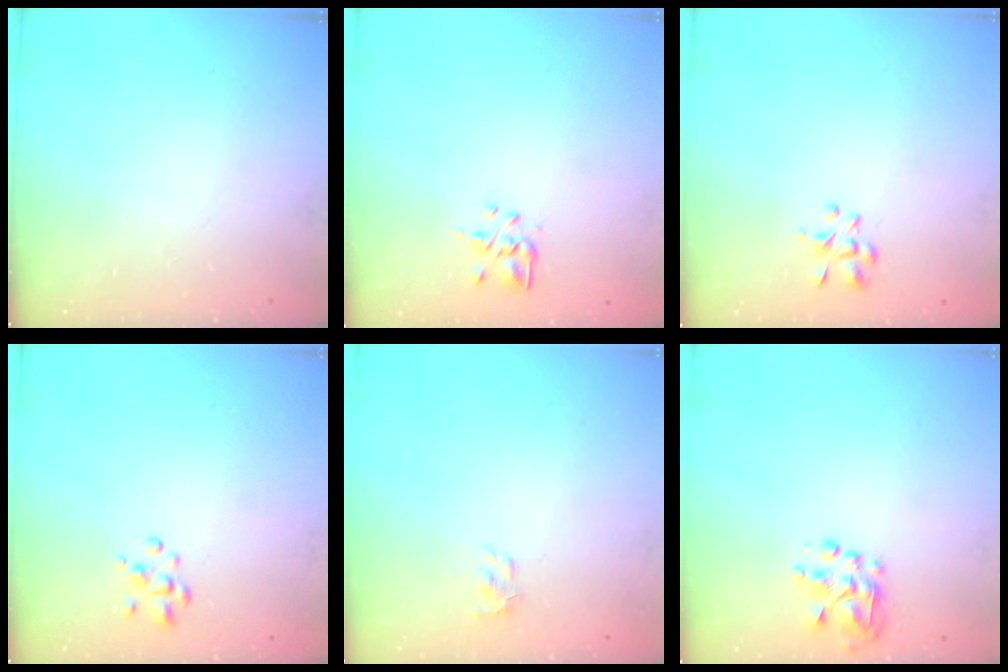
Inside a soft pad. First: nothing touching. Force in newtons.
{"total": 2.5, "press": 2.3, "slide": 1.0}
{"total": 2.9, "press": 2.7, "slide": 1.0}
{"total": 2.8, "press": 2.7, "slide": 0.6}
{"total": 1.4, "press": 1.3, "slide": 0.6}
{"total": 5.3, "press": 5.2, "slide": 0.7}